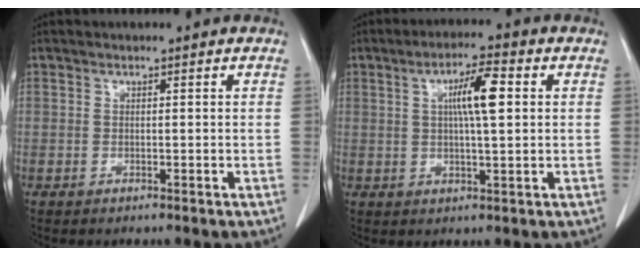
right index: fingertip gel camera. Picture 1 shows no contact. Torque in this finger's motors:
{"motor_torque": [1.11, 0.26, 0.39, 0.14]}